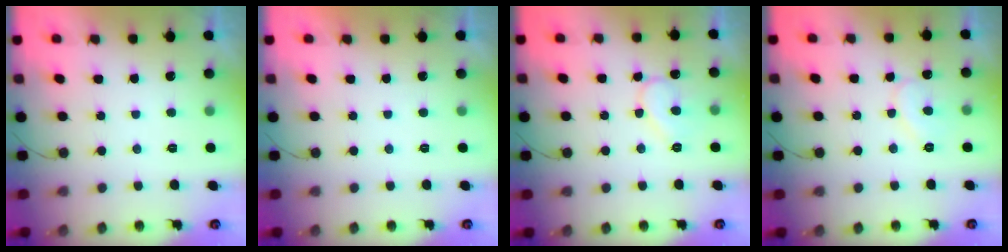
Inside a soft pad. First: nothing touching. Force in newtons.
{"total": 1.9, "press": 1.9, "slide": 0.0}
{"total": 9.1, "press": 9.0, "slide": 0.8}
{"total": 7.2, "press": 7.1, "slide": 0.5}